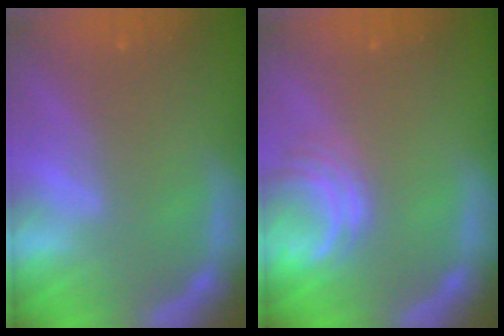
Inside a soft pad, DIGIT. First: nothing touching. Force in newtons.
{"total": 3.4}